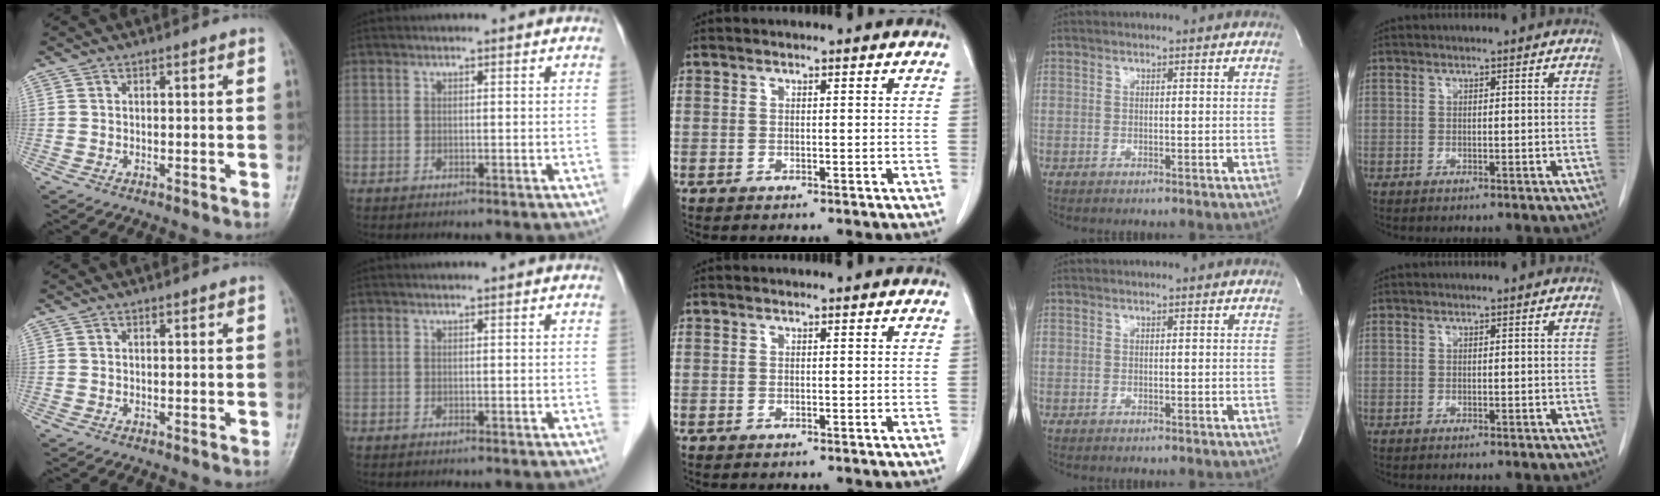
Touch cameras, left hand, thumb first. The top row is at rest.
{}